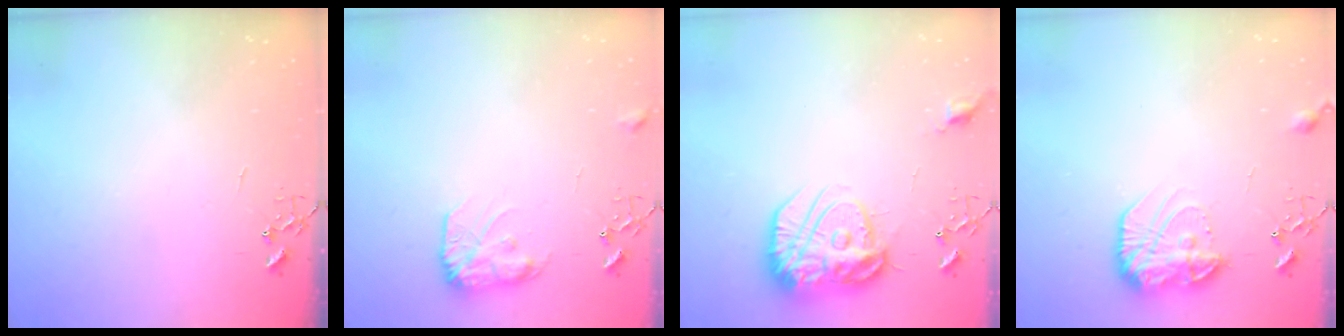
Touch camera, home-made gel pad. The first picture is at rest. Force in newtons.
{"total": 10.8, "press": 10.8, "slide": 0.4}
{"total": 17.7, "press": 17.6, "slide": 1.4}
{"total": 13.9, "press": 13.8, "slide": 0.8}